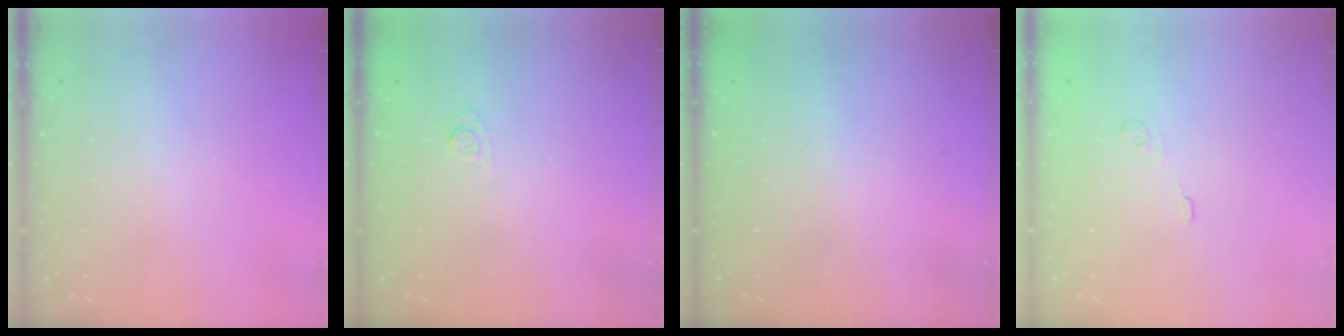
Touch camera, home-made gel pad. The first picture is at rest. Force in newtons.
{"total": 2.2, "press": 1.6, "slide": 1.4}
{"total": 2.4, "press": 2.3, "slide": 0.8}
{"total": 2.2, "press": 1.8, "slide": 1.3}